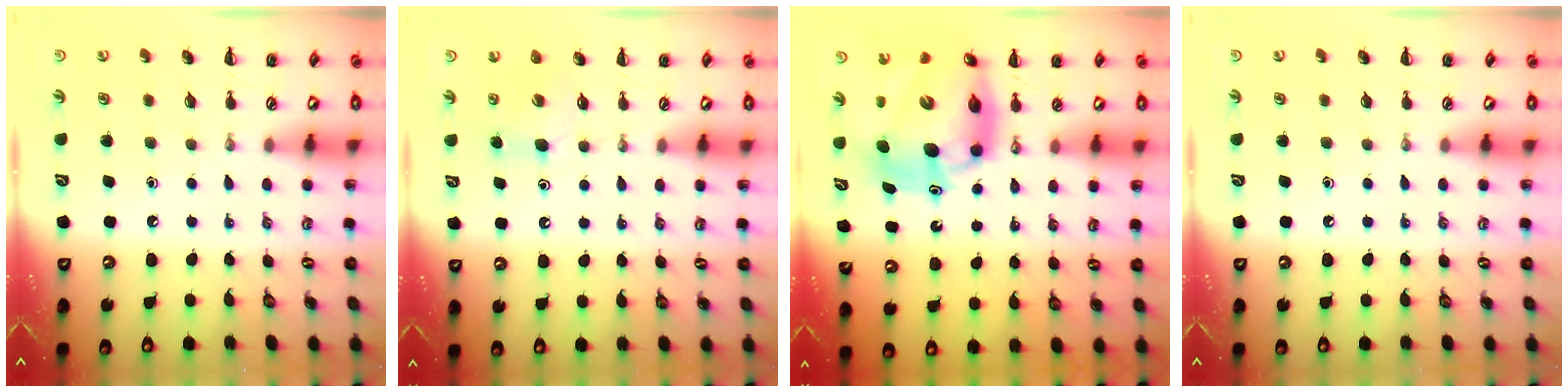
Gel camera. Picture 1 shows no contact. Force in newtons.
{"total": 5.0, "press": 4.8, "slide": 1.4}
{"total": 14.6, "press": 14.0, "slide": 3.9}
{"total": 0.0}